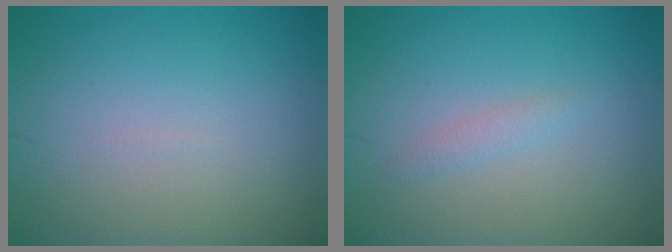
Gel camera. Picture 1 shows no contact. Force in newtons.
{"total": 1.0, "press": 1.0, "slide": 0.0}